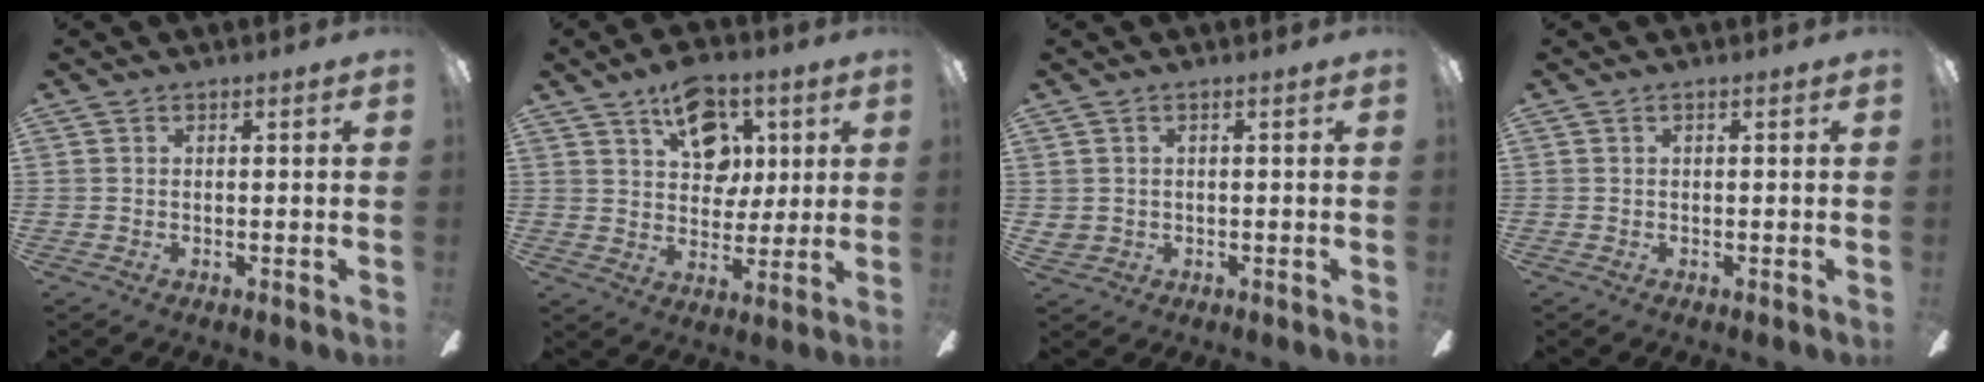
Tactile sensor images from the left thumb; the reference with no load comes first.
{"total": 13.5, "force": [7.1, 9.2, 7.0], "torque": [-0.079, -0.029, 0.126]}
{"total": 1.5, "force": [0.4, 1.4, 0.4], "torque": [-0.008, 0.002, 0.007]}
{"total": 0.0}